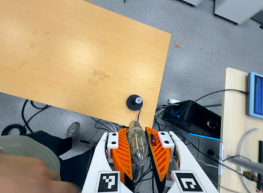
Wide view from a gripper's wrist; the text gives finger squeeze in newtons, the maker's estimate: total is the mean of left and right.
{"total": 21.7, "left": 23.2, "right": 20.1}